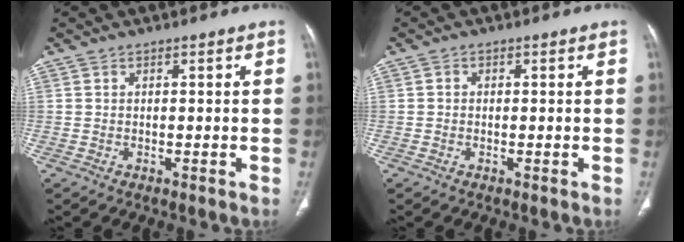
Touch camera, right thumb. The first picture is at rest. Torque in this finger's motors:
{"motor_torque": [-0.31, -0.04, 0.10, 0.16, -0.02]}